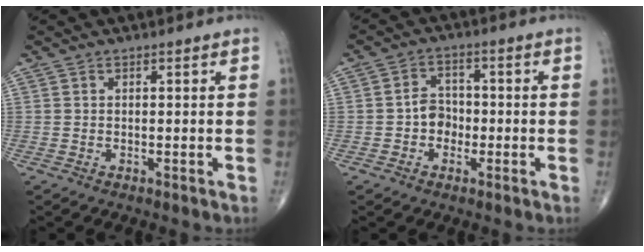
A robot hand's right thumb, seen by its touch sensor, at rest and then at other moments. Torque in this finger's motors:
{"motor_torque": [-0.37, -0.04, 0.42, -0.04, -0.01]}